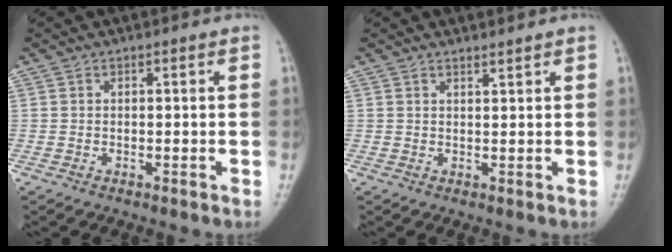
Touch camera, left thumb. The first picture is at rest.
{"total": 1.2, "force": [1.1, 0.1, 0.4], "torque": [-0.003, -0.010, 0.020]}